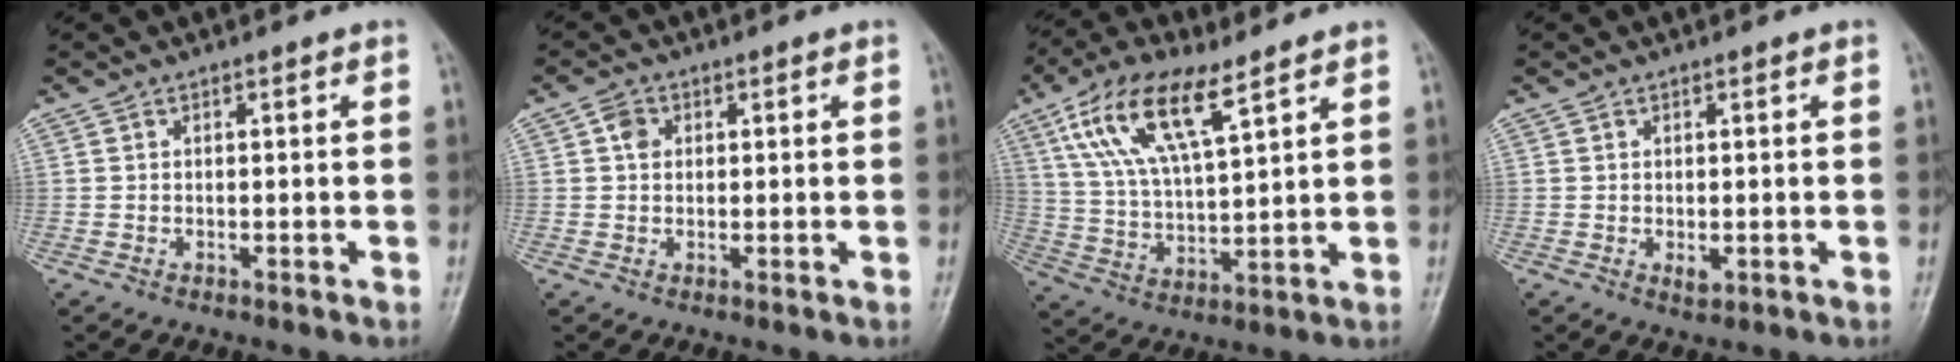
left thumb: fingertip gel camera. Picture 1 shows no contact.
{"total": 2.6, "force": [0.7, 2.1, 1.4], "torque": [-0.013, 0.000, 0.008]}
{"total": 14.8, "force": [7.9, 5.3, 11.3], "torque": [-0.208, -0.017, 0.152]}
{"total": 1.7, "force": [-0.2, 1.0, 1.4], "torque": [-0.018, -0.004, -0.002]}